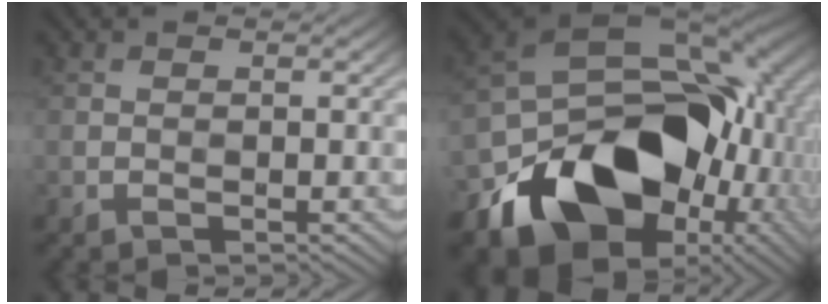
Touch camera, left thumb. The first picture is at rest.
{"total": 18.8, "force": [-4.6, 13.5, 12.3], "torque": [-0.238, -0.031, -0.068]}